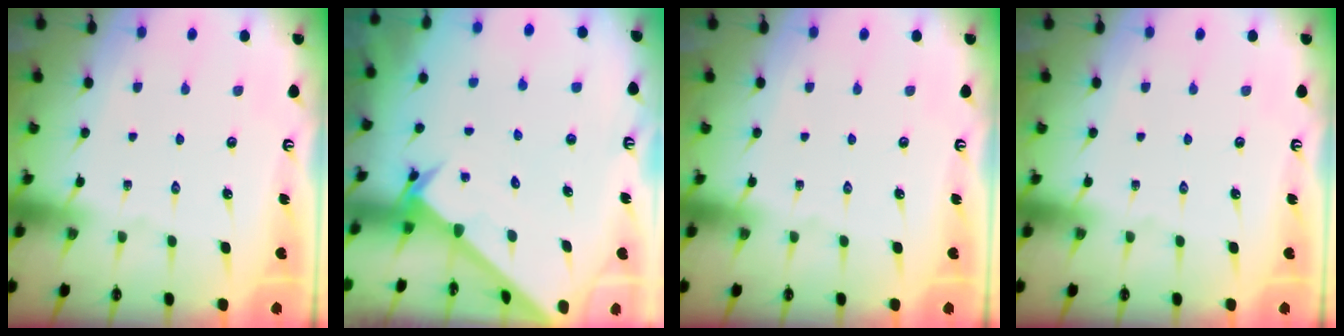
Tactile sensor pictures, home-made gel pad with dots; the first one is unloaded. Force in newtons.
{"total": 2.5, "press": 2.5, "slide": 0.2}
{"total": 0.0}
{"total": 0.0}